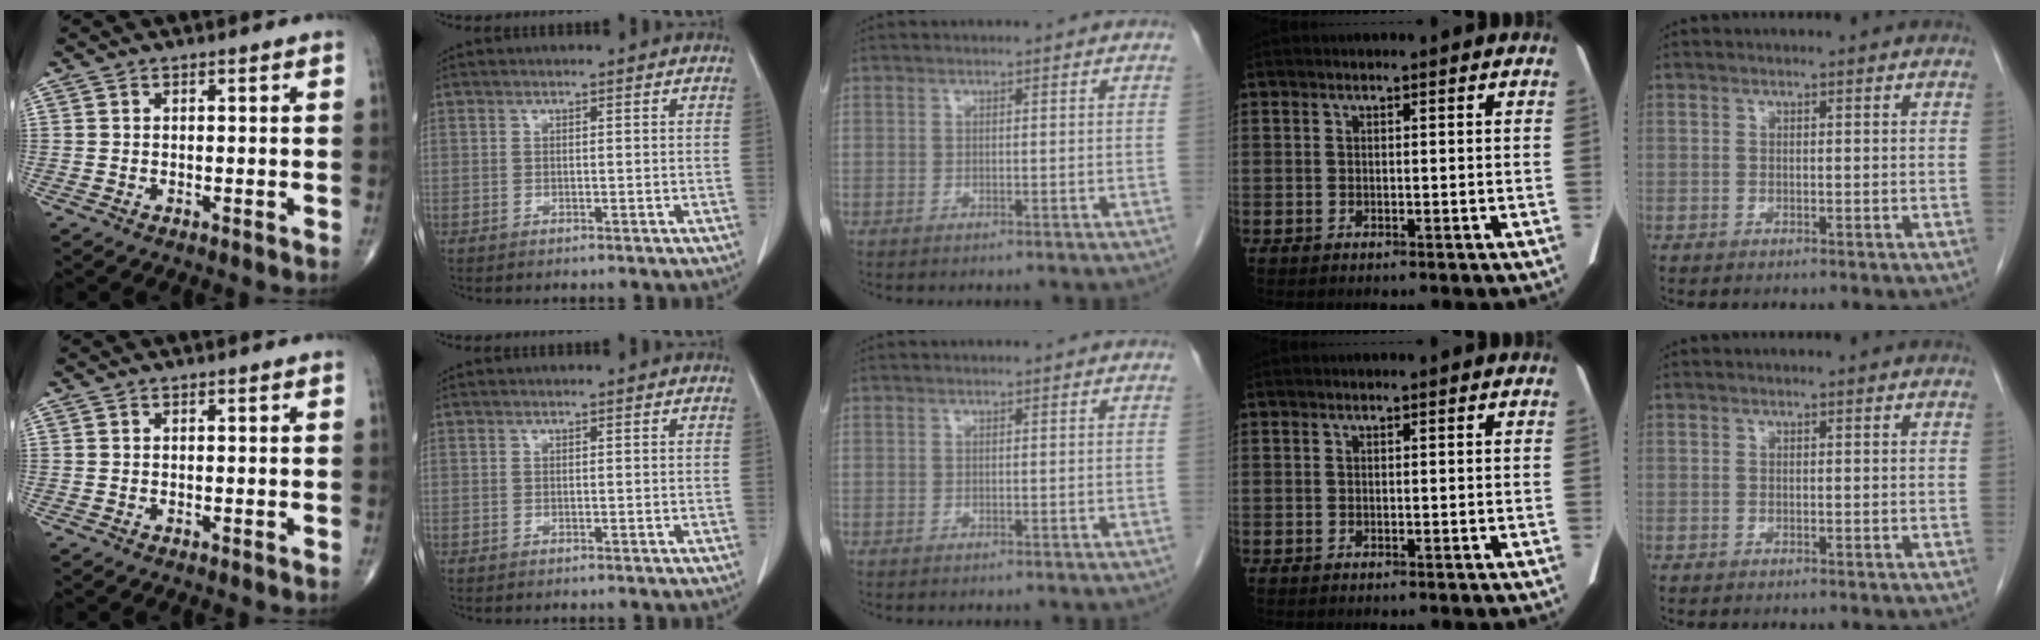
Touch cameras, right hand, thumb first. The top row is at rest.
{}